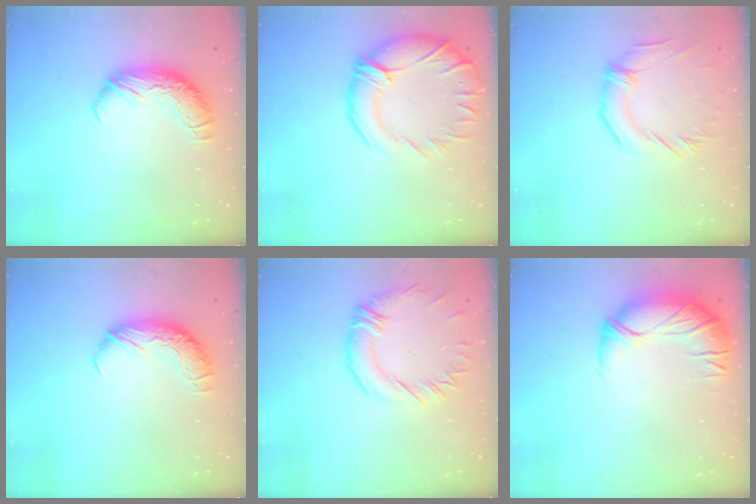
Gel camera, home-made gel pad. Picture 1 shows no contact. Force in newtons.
{"total": 9.0, "press": 7.7, "slide": 4.6}
{"total": 0.8, "press": 0.6, "slide": 0.5}
{"total": 0.0}
{"total": 1.5, "press": 0.9, "slide": 1.1}
{"total": 2.9, "press": 0.7, "slide": 2.8}